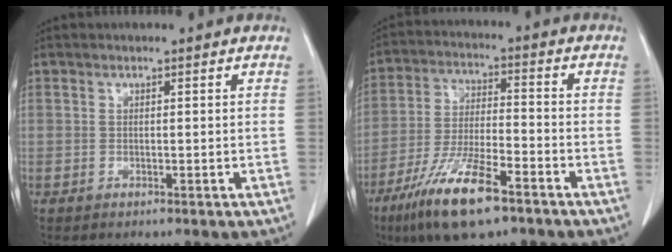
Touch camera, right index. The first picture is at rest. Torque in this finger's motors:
{"motor_torque": [1.08, -1.06, 0.69, 0.21]}